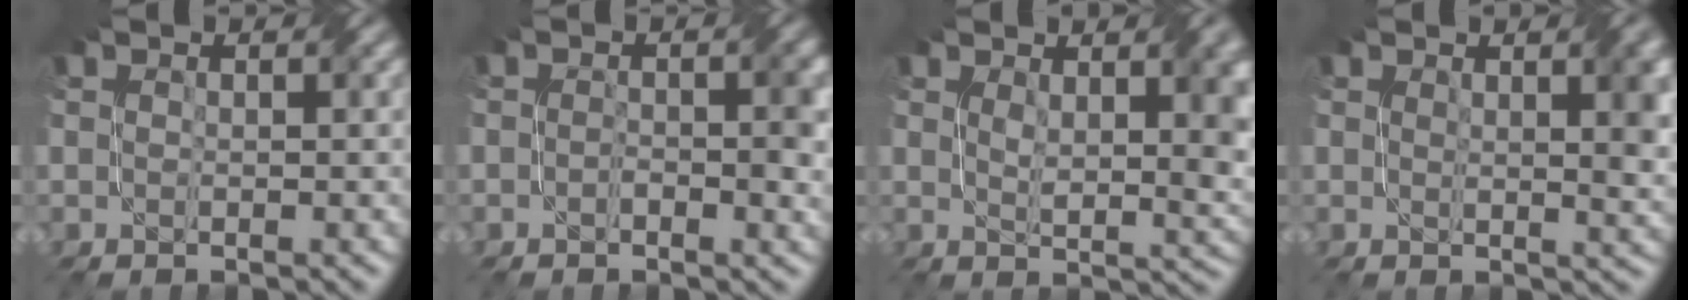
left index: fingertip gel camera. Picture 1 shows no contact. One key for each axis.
{"total": 2.5, "fx": -0.3, "fy": 1.2, "fz": 2.2, "tx": -0.031, "ty": -0.001, "tz": -0.007}
{"total": 5.7, "fx": 2.0, "fy": 2.0, "fz": 4.9, "tx": -0.071, "ty": -0.005, "tz": 0.038}
{"total": 3.8, "fx": 1.5, "fy": 1.0, "fz": 3.3, "tx": -0.039, "ty": 0.000, "tz": 0.024}